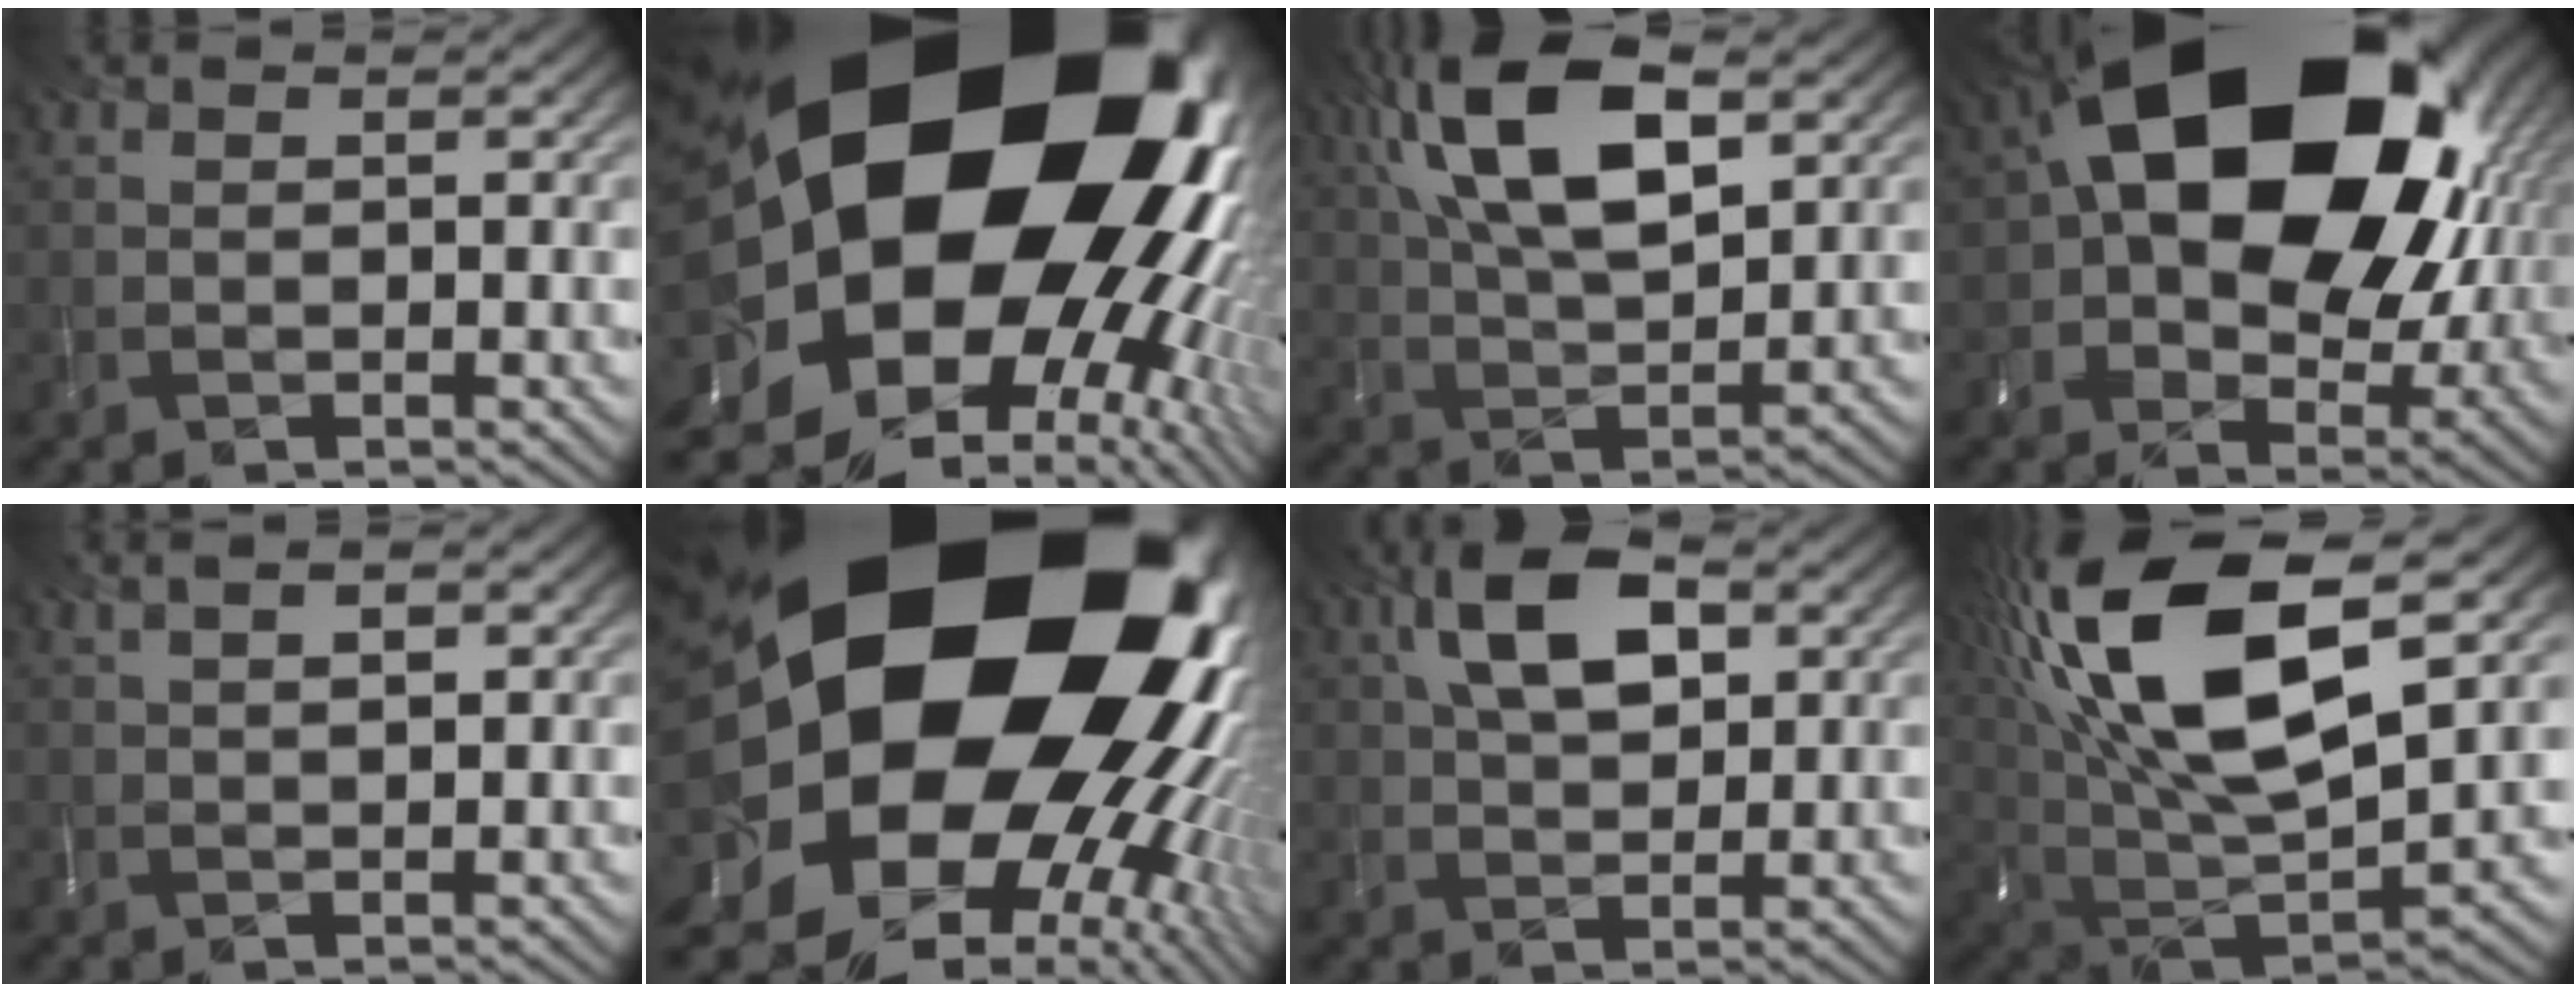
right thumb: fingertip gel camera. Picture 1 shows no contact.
{"total": 25.0, "force": [2.1, 18.9, 16.2], "torque": [-0.262, -0.081, 0.017]}
{"total": 14.1, "force": [5.7, 6.2, 11.3], "torque": [-0.238, 0.014, 0.104]}
{"total": 22.0, "force": [5.4, 14.7, 15.4], "torque": [-0.276, 0.000, 0.109]}
{"total": 2.8, "force": [1.4, 0.7, 2.3], "torque": [-0.039, -0.001, 0.025]}
{"total": 25.3, "force": [4.5, 19.5, 15.4], "torque": [-0.280, -0.092, 0.069]}
{"total": 8.5, "force": [2.9, 4.6, 6.6], "torque": [-0.135, 0.012, 0.045]}
{"total": 20.6, "force": [8.1, 9.5, 16.4], "torque": [-0.372, 0.037, 0.147]}